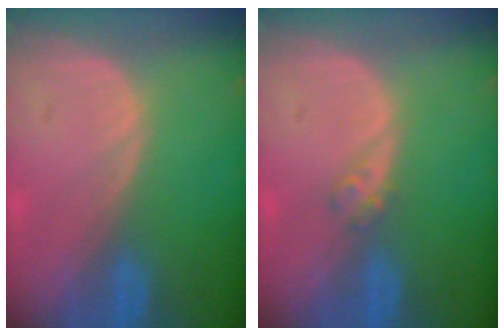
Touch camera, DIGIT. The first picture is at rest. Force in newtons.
{"total": 1.6, "press": 1.4, "slide": 0.8}